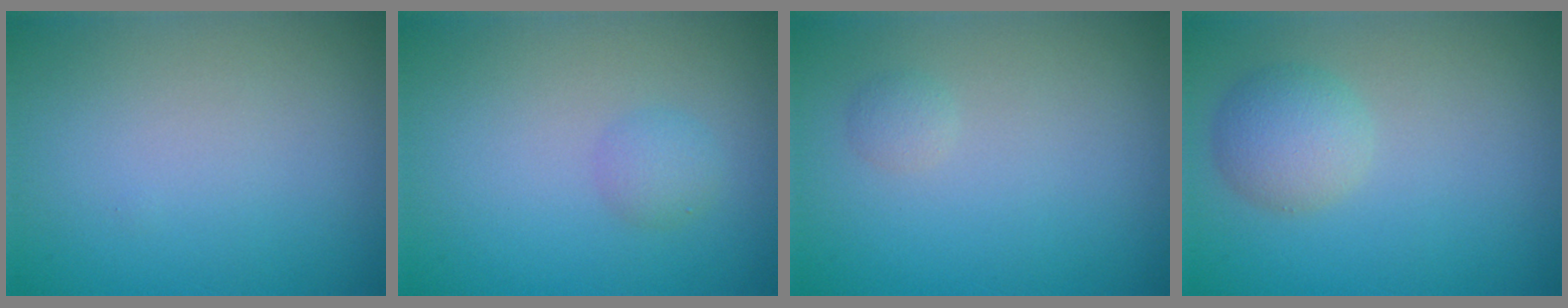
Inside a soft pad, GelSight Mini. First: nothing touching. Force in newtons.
{"total": 1.3, "press": 1.3, "slide": 0.1}
{"total": 0.7, "press": 0.7, "slide": 0.1}
{"total": 2.9, "press": 2.9, "slide": 0.0}